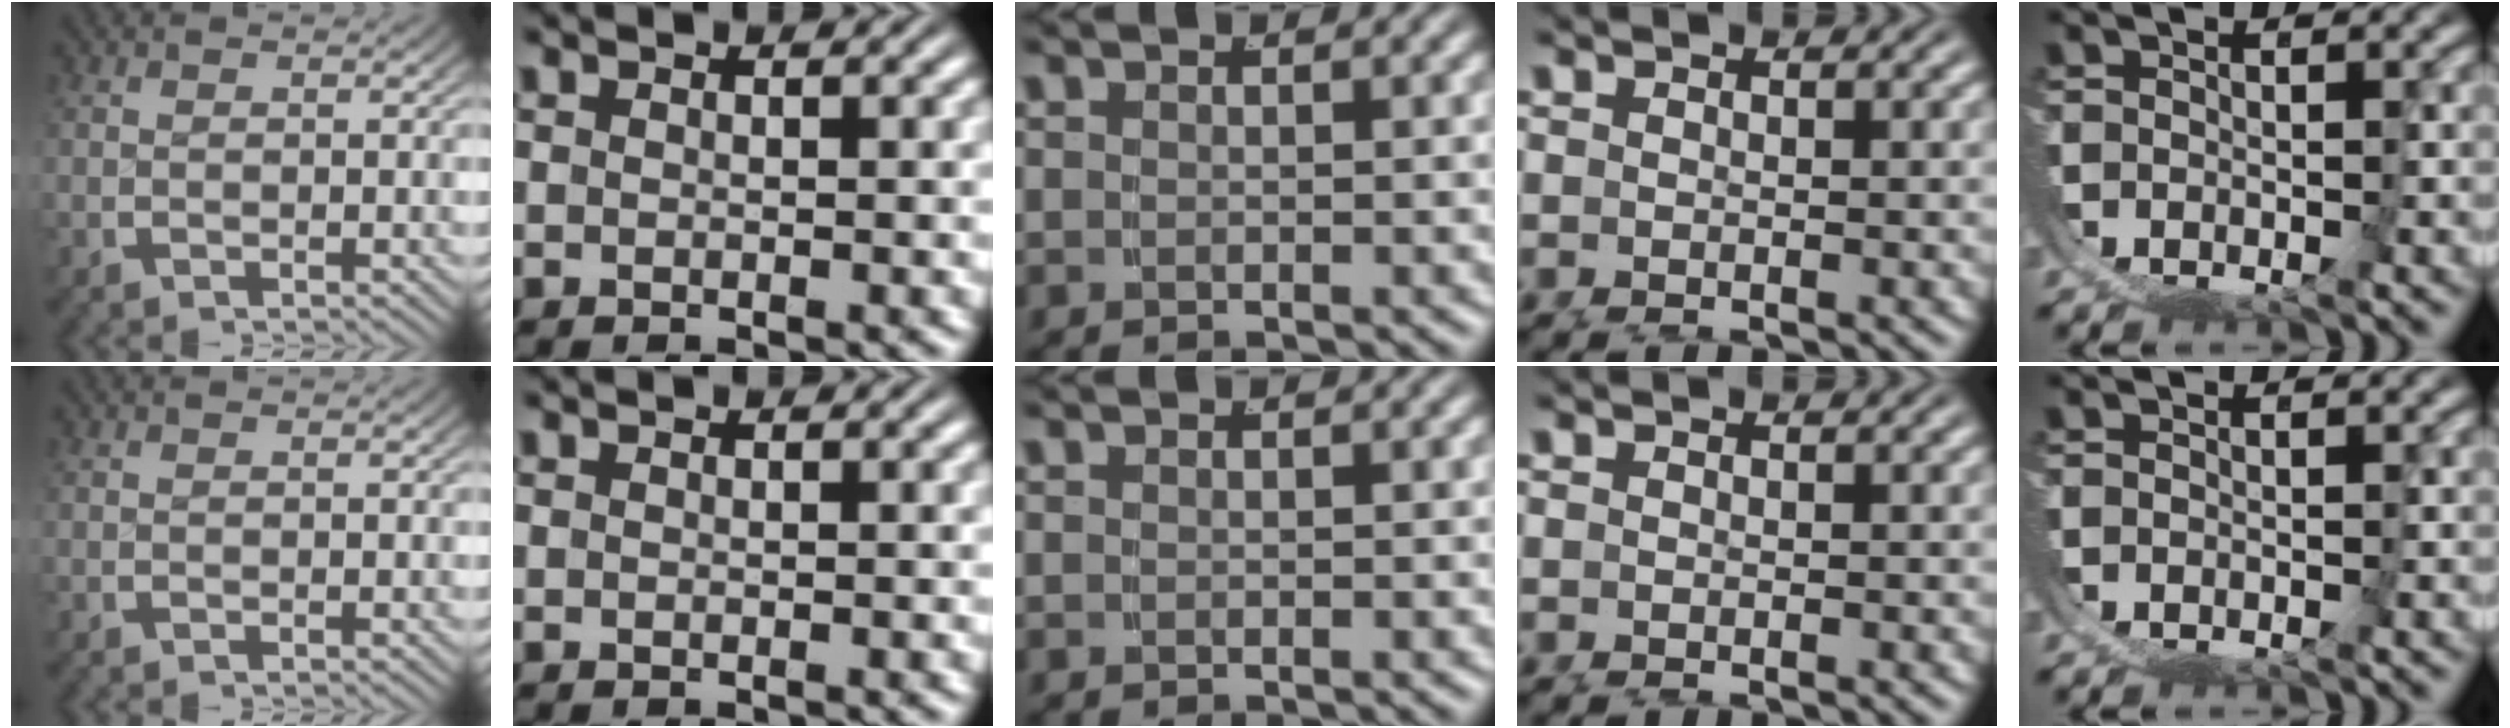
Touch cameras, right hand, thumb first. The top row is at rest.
{}